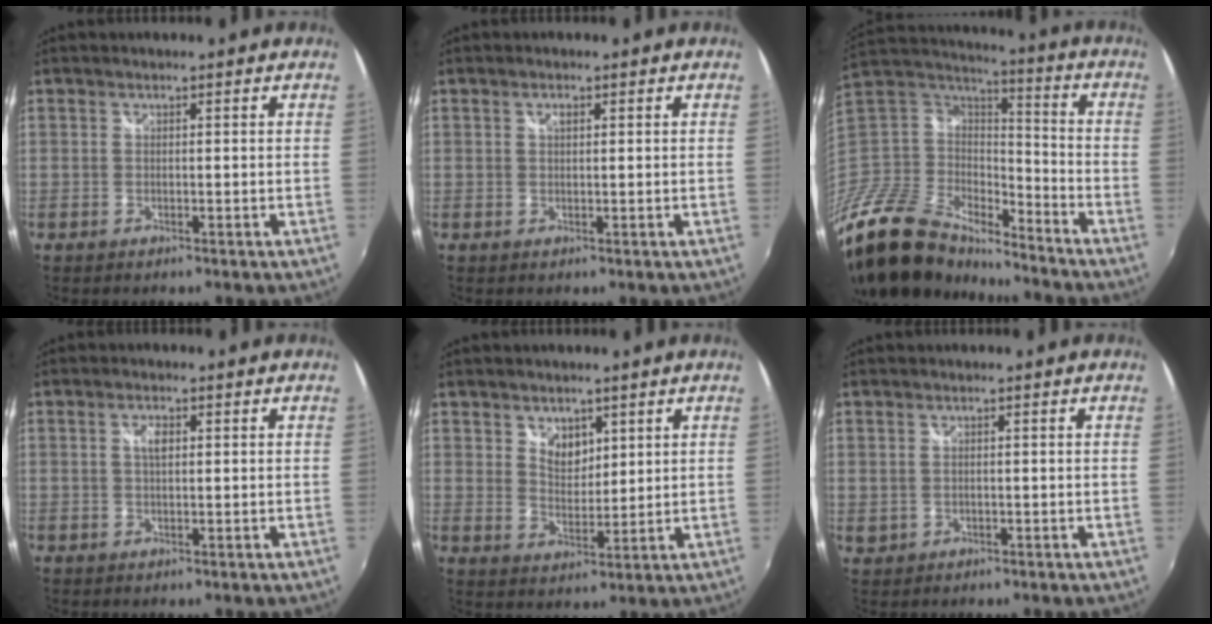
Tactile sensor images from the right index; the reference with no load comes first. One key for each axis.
{"total": 1.2, "fx": 0.5, "fy": 0.6, "fz": 0.9, "tx": -0.015, "ty": 0.002, "tz": 0.007}
{"total": 19.6, "fx": -15.0, "fy": 9.9, "fz": 7.9, "tx": -0.195, "ty": 0.007, "tz": -0.277}
{"total": 2.1, "fx": 0.5, "fy": 1.0, "fz": 1.8, "tx": -0.033, "ty": 0.003, "tz": 0.007}
{"total": 5.0, "fx": 2.6, "fy": 3.3, "fz": 2.6, "tx": -0.034, "ty": -0.001, "tz": 0.047}
{"total": 1.8, "fx": 0.3, "fy": 1.4, "fz": 1.0, "tx": -0.021, "ty": -0.001, "tz": 0.011}